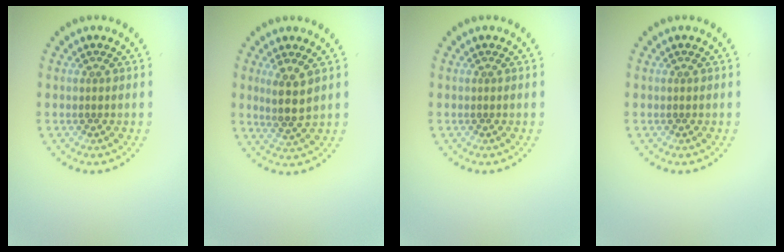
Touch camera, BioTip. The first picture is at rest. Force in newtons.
{"total": 2.6, "press": 2.2, "slide": 1.3}
{"total": 0.0}
{"total": 0.0}